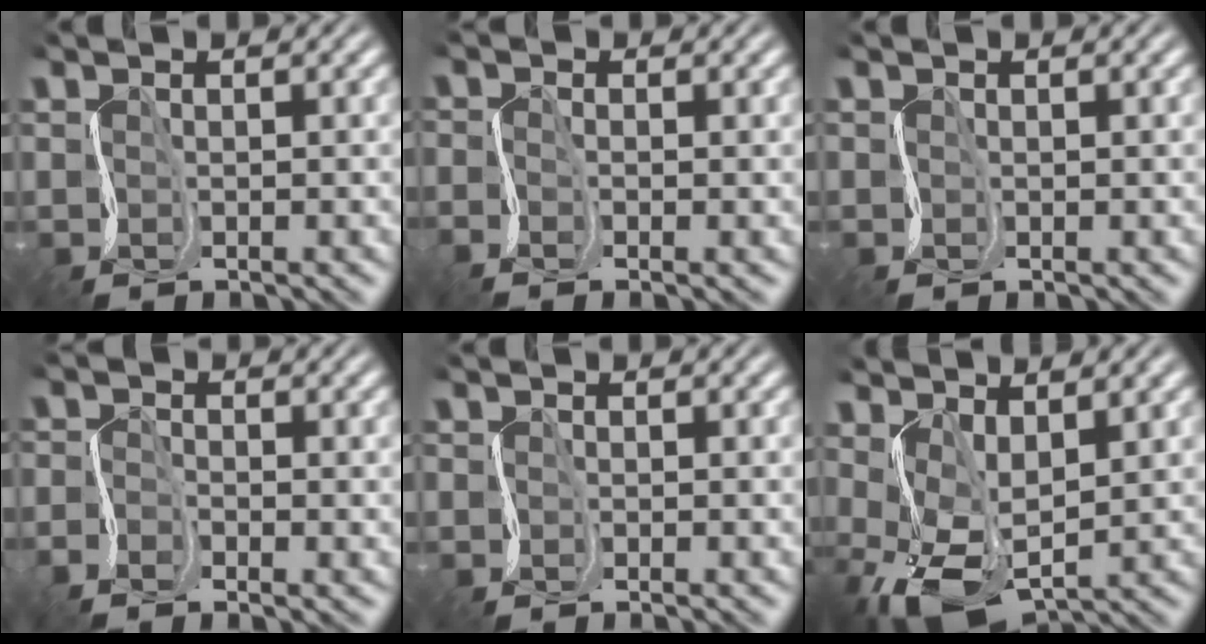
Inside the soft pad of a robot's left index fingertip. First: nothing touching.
{"total": 1.5, "force": [-0.8, 0.4, 1.2], "torque": [-0.026, -0.002, -0.019]}
{"total": 0.0}
{"total": 2.0, "force": [-1.5, 0.7, 1.1], "torque": [-0.022, 0.000, -0.042]}
{"total": 0.6, "force": [-0.6, -0.1, -0.1], "torque": [0.003, -0.006, -0.016]}
{"total": 6.2, "force": [0.7, 3.1, 5.4], "torque": [-0.127, -0.006, 0.014]}